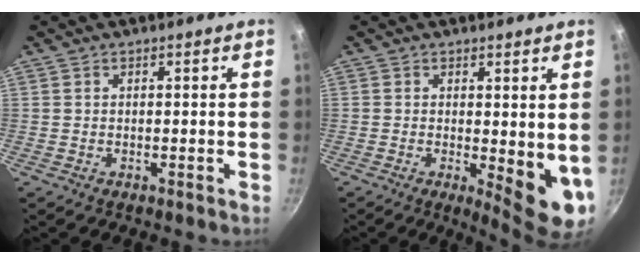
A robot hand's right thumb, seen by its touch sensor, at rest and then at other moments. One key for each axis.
{"total": 8.1, "fx": 0.1, "fy": 3.2, "fz": 7.5, "tx": -0.081, "ty": -0.018, "tz": 0.007}